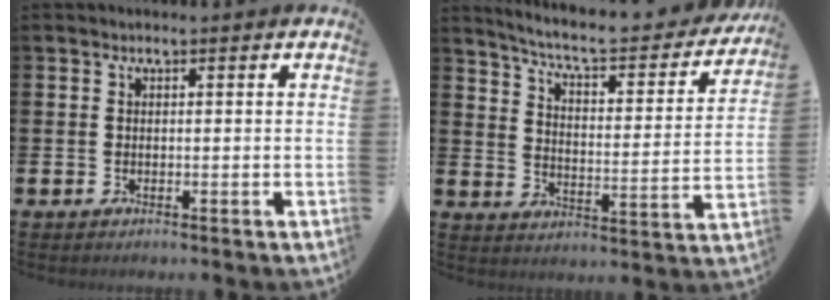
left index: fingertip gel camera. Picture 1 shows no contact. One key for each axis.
{"total": 6.8, "fx": 6.1, "fy": 1.3, "fz": 2.8, "tx": -0.075, "ty": -0.048, "tz": 0.098}